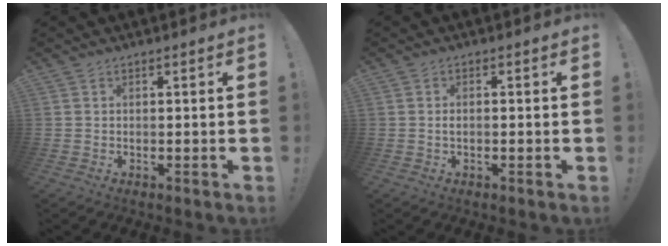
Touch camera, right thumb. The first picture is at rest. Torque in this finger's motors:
{"motor_torque": [-0.19, 0.01, -0.09, 0.17, 0.03]}